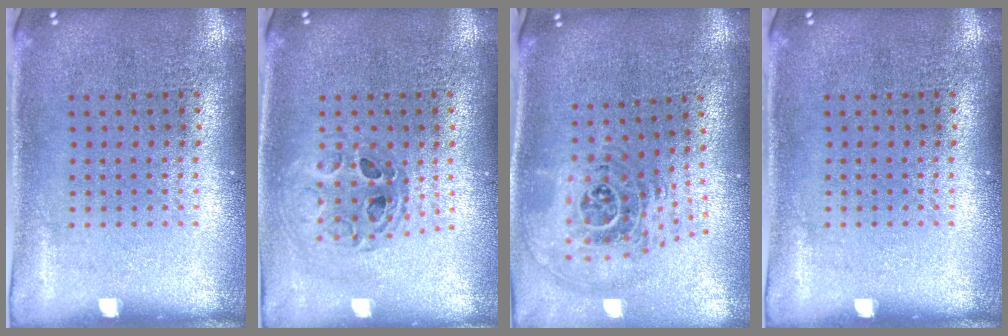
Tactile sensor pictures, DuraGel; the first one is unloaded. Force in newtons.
{"total": 0.7, "press": 0.7, "slide": 0.1}
{"total": 1.7, "press": 1.4, "slide": 1.0}
{"total": 0.0}